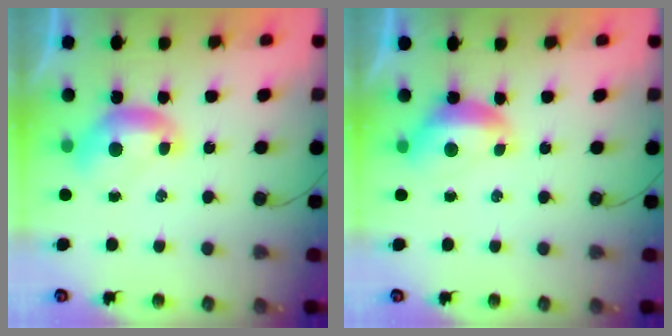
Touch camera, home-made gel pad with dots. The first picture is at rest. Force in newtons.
{"total": 0.9, "press": 0.6, "slide": 0.6}